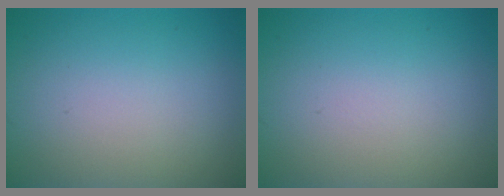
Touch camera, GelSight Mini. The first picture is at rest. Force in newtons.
{"total": 0.0}